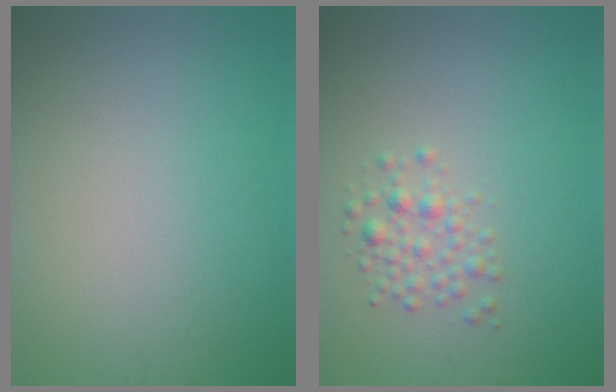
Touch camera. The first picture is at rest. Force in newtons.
{"total": 1.9, "press": 1.9, "slide": 0.1}